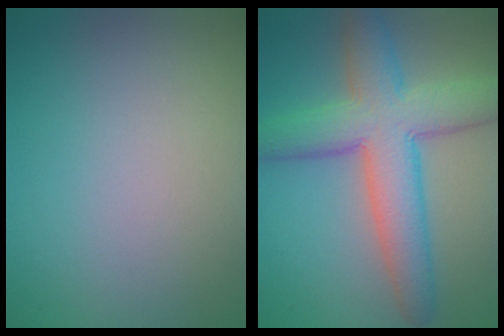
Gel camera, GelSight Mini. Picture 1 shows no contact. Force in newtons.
{"total": 8.3, "press": 8.3, "slide": 0.5}